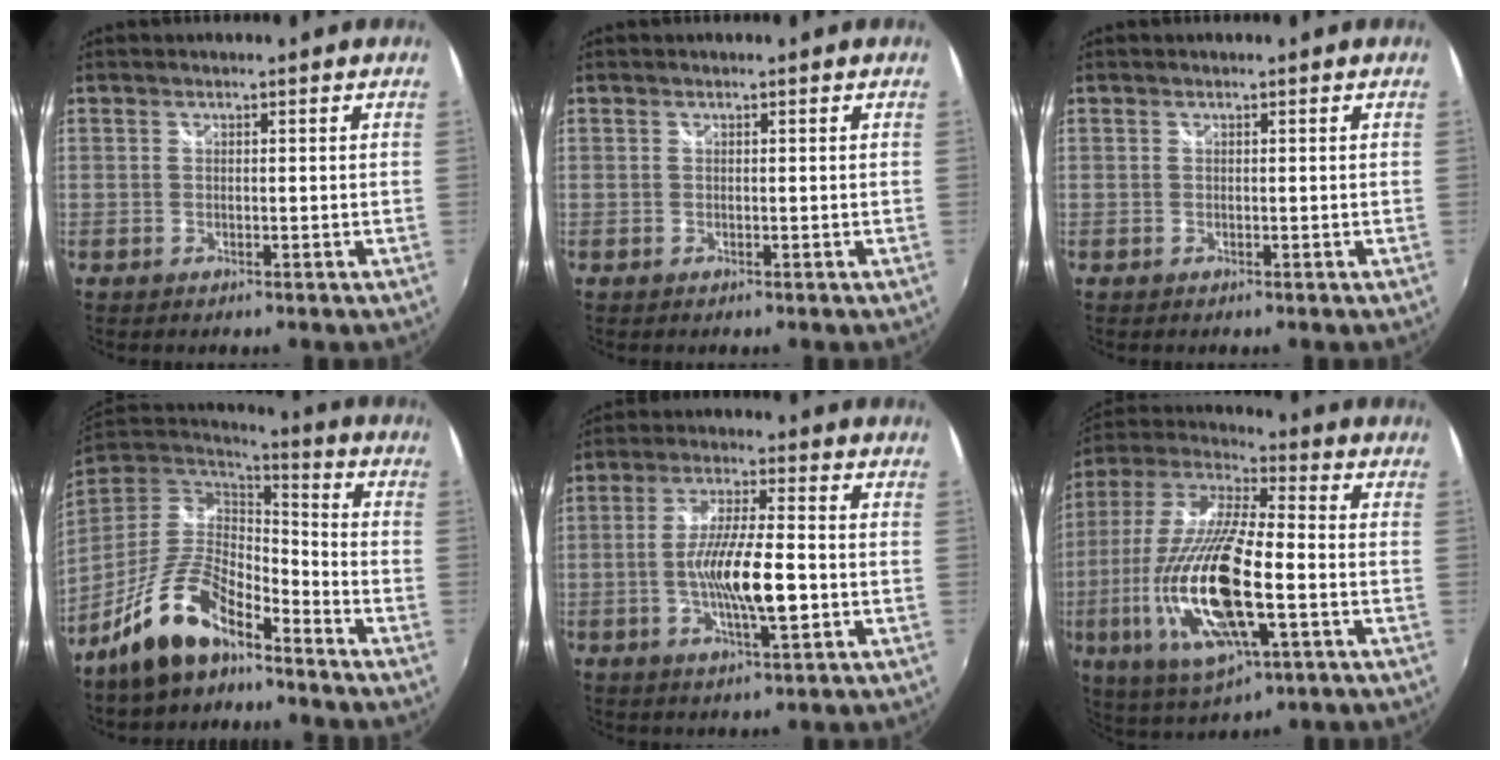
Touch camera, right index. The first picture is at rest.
{"total": 0.0}
{"total": 0.0}
{"total": 14.6, "force": [-10.3, 5.2, 8.9], "torque": [-0.189, -0.002, -0.190]}
{"total": 11.0, "force": [-2.3, 1.9, 10.6], "torque": [-0.198, -0.007, -0.042]}
{"total": 23.3, "force": [-5.6, 7.1, 21.5], "torque": [-0.431, -0.032, -0.102]}